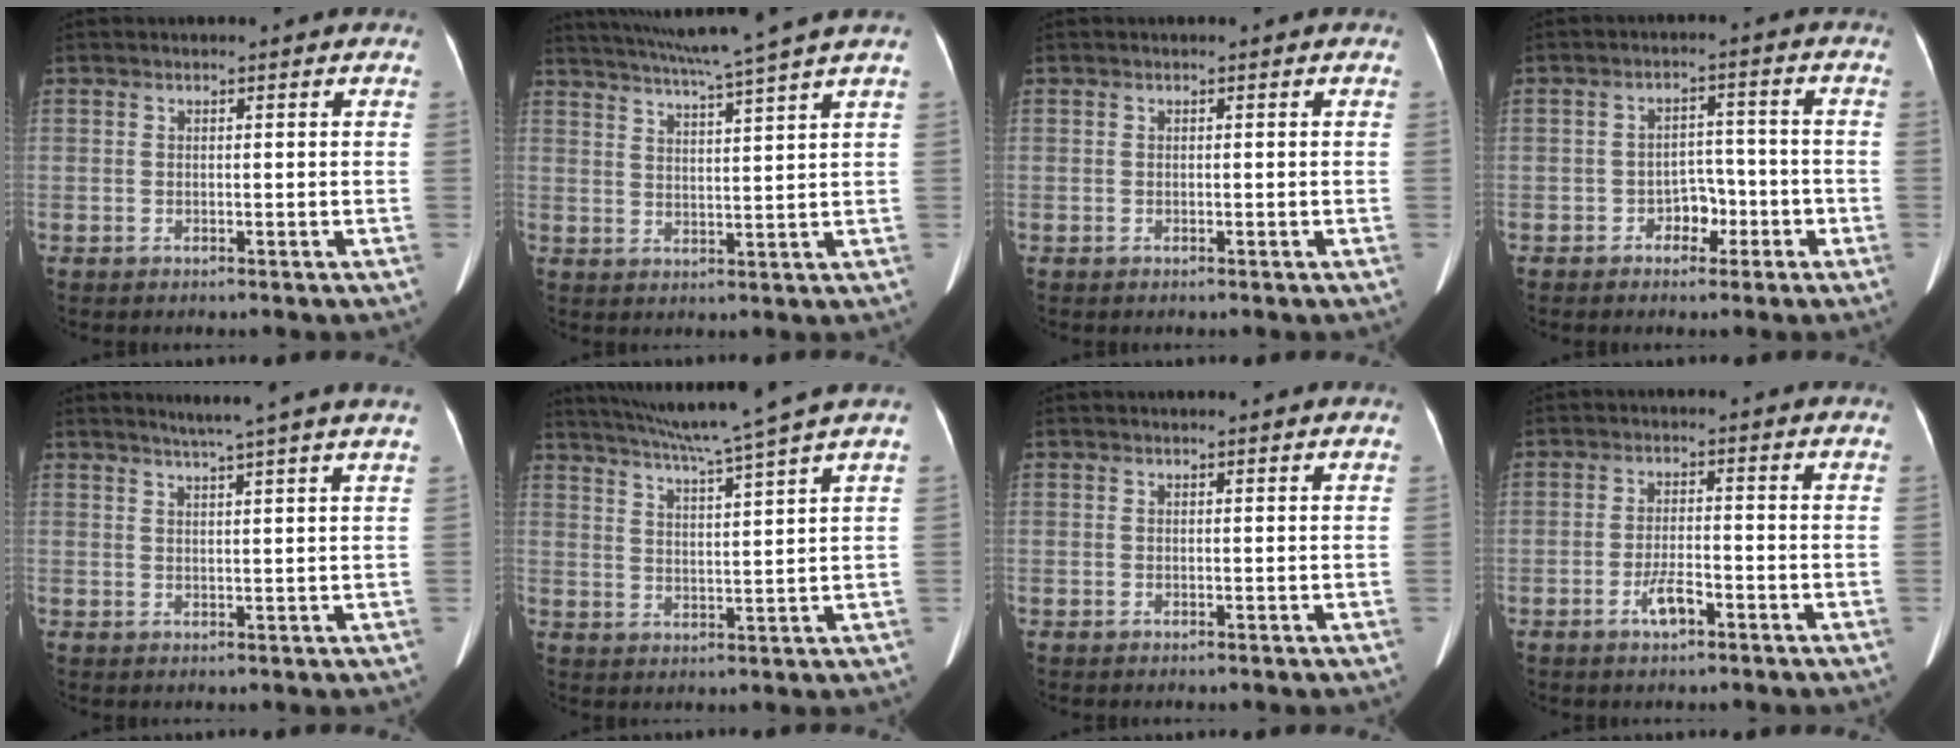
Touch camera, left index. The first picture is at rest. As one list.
[{"total": 11.2, "force": [9.5, -2.3, 5.5], "torque": [-0.098, -0.004, 0.141]}, {"total": 0.0}, {"total": 4.1, "force": [-2.2, 2.8, 2.1], "torque": [-0.027, 0.018, -0.034]}, {"total": 6.8, "force": [5.6, -1.6, 3.4], "torque": [-0.048, 0.008, 0.067]}, {"total": 11.2, "force": [9.5, -2.5, 5.5], "torque": [-0.096, -0.008, 0.146]}, {"total": 0.6, "force": [0.6, 0.0, 0.2], "torque": [-0.003, 0.006, 0.006]}, {"total": 3.5, "force": [-2.1, 1.0, 2.7], "torque": [-0.054, 0.001, -0.039]}]